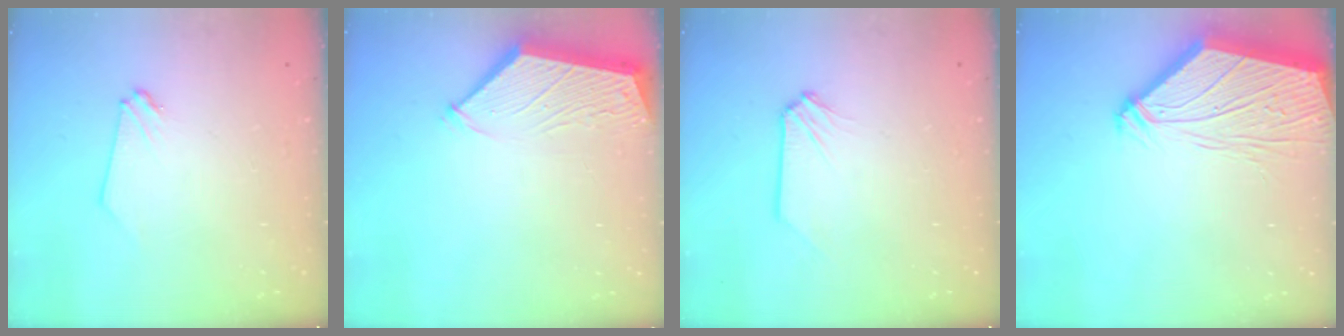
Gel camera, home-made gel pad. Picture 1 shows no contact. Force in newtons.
{"total": 3.4, "press": 3.3, "slide": 0.5}
{"total": 0.0}
{"total": 9.6, "press": 9.5, "slide": 0.9}